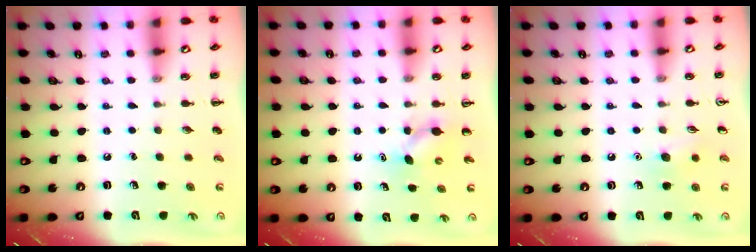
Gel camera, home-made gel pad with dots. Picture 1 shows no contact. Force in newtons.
{"total": 3.4, "press": 3.3, "slide": 0.8}
{"total": 6.7, "press": 6.4, "slide": 2.1}